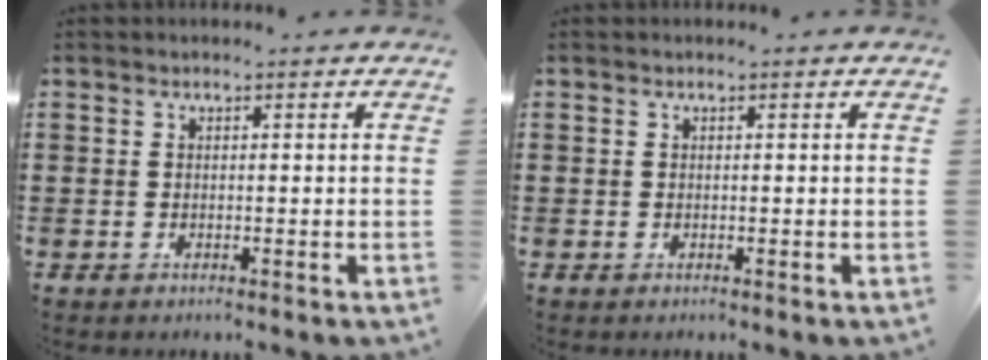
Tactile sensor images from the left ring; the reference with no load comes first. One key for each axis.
{"total": 0.0}